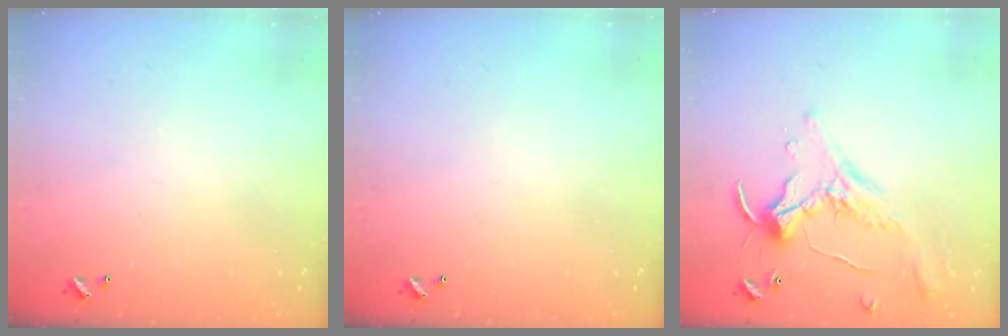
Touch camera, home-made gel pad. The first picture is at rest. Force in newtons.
{"total": 0.0}
{"total": 1.1, "press": 1.0, "slide": 0.4}